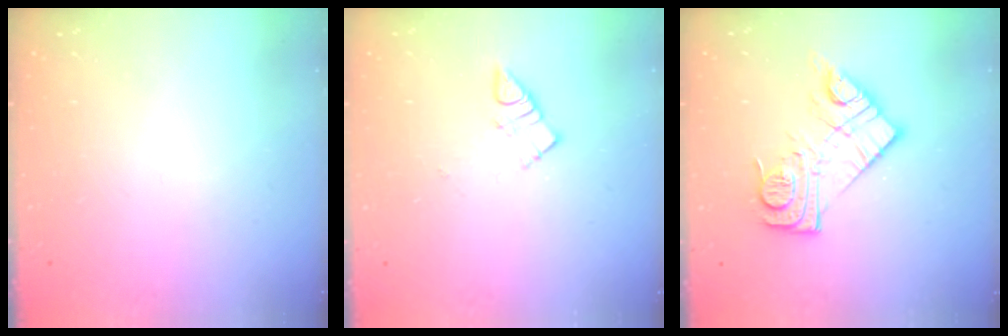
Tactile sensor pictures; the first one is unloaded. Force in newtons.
{"total": 5.9, "press": 5.9, "slide": 0.1}
{"total": 14.6, "press": 14.5, "slide": 0.8}